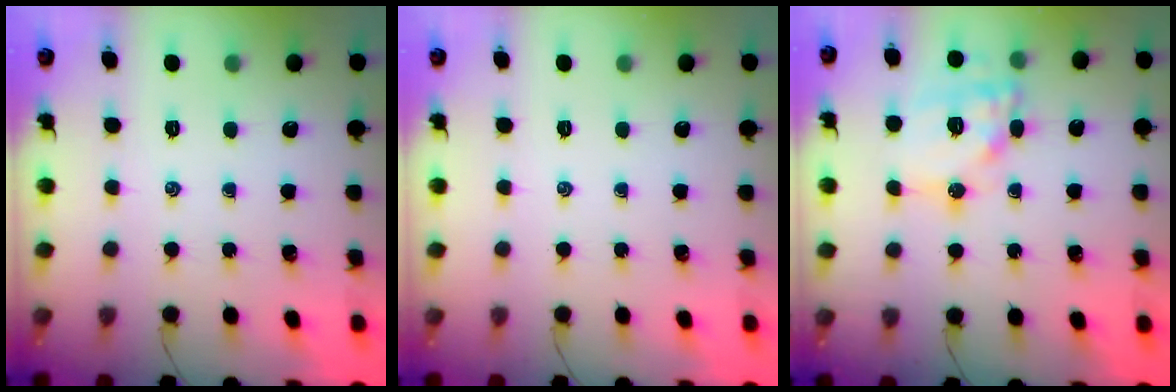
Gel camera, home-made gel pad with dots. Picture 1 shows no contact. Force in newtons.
{"total": 0.0}
{"total": 15.7, "press": 15.5, "slide": 2.1}